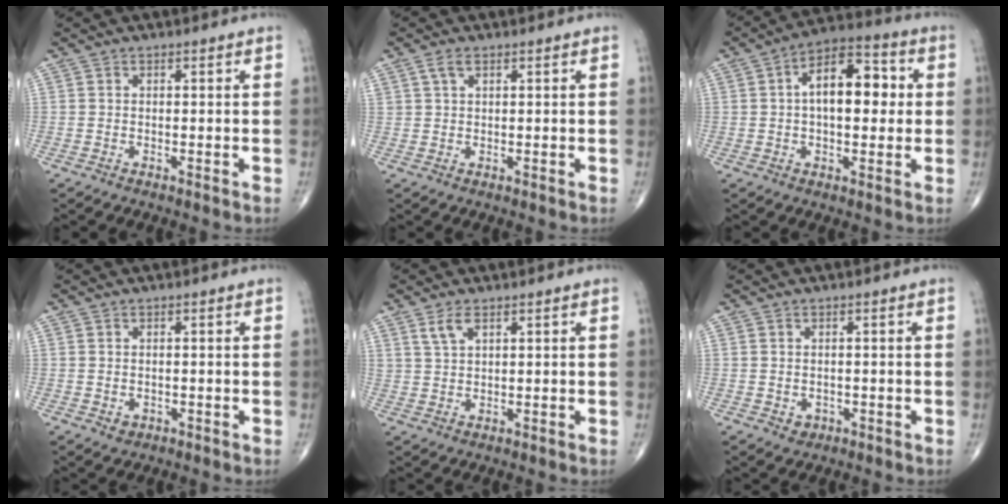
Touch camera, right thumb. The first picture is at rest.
{"total": 2.1, "force": [1.1, 1.0, 1.4], "torque": [-0.032, 0.006, 0.026]}
{"total": 13.2, "force": [1.7, 7.0, 11.1], "torque": [-0.149, 0.026, 0.017]}
{"total": 1.5, "force": [-0.4, 1.2, 0.7], "torque": [-0.004, 0.001, 0.000]}
{"total": 3.1, "force": [1.9, 1.4, 2.1], "torque": [-0.044, -0.003, 0.043]}
{"total": 1.8, "force": [-0.5, 1.5, 0.8], "torque": [-0.002, 0.002, -0.002]}